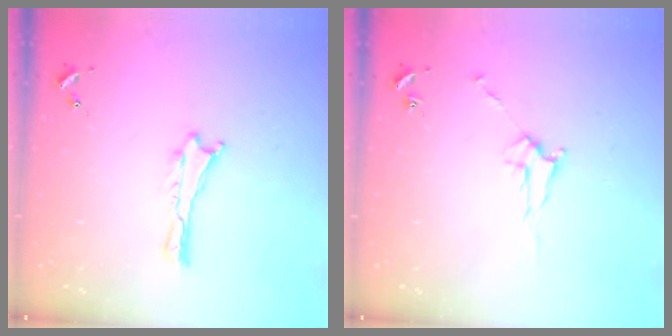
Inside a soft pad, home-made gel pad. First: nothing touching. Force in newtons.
{"total": 3.7, "press": 3.6, "slide": 0.5}